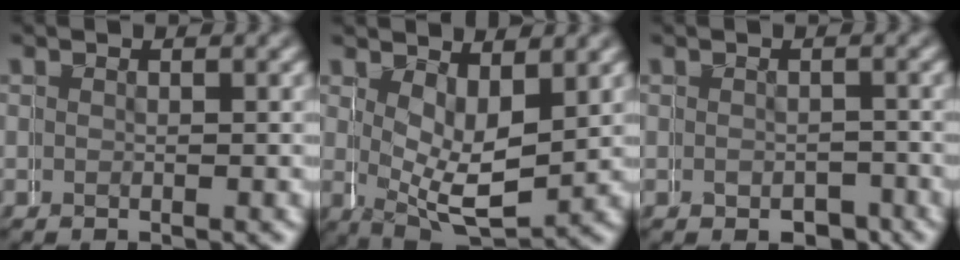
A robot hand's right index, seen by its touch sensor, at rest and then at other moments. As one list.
[{"total": 6.0, "force": [1.6, 3.4, 4.7], "torque": [-0.077, -0.024, 0.035]}, {"total": 2.0, "force": [-1.4, 1.4, 0.2], "torque": [-0.002, -0.001, -0.026]}]